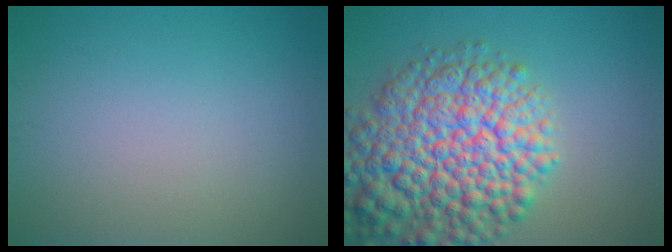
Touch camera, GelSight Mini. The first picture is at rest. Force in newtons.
{"total": 11.4, "press": 11.4, "slide": 0.5}